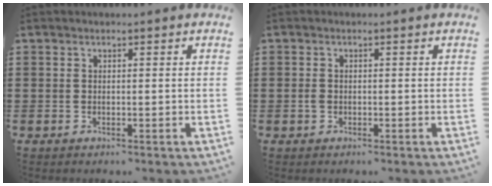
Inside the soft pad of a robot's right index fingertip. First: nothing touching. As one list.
[{"total": 1.4, "force": [-0.4, 0.9, 0.9], "torque": [-0.027, 0.000, -0.010]}]